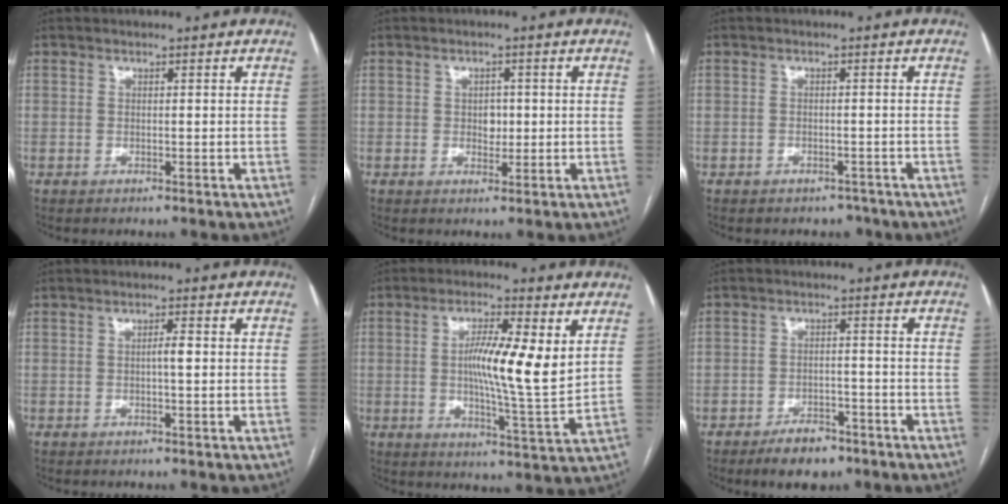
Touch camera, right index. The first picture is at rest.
{"total": 2.1, "force": [0.0, 1.5, 1.5], "torque": [-0.017, 0.001, 0.002]}
{"total": 2.9, "force": [-2.3, 1.8, 0.0], "torque": [0.000, 0.009, -0.028]}
{"total": 1.5, "force": [-0.1, -0.1, 1.5], "torque": [-0.025, 0.002, -0.002]}
{"total": 10.9, "force": [2.4, 0.8, 10.6], "torque": [-0.178, -0.006, 0.034]}
{"total": 5.8, "force": [-4.2, 2.7, 2.8], "torque": [-0.046, 0.003, -0.063]}